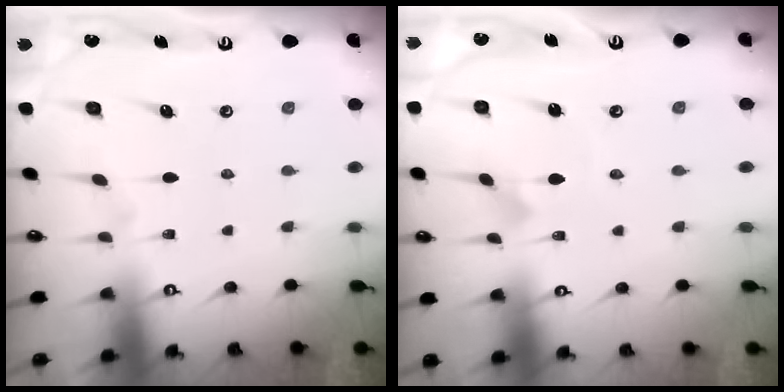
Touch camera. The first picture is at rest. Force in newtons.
{"total": 1.7, "press": 1.7, "slide": 0.1}